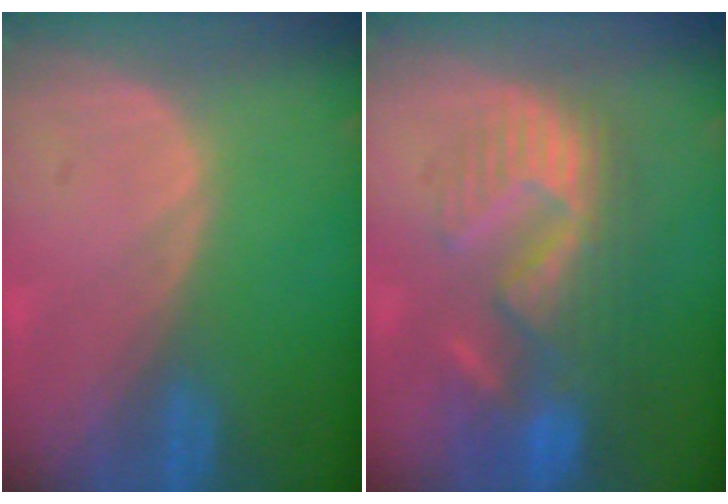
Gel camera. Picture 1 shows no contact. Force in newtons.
{"total": 10.9, "press": 9.8, "slide": 4.9}